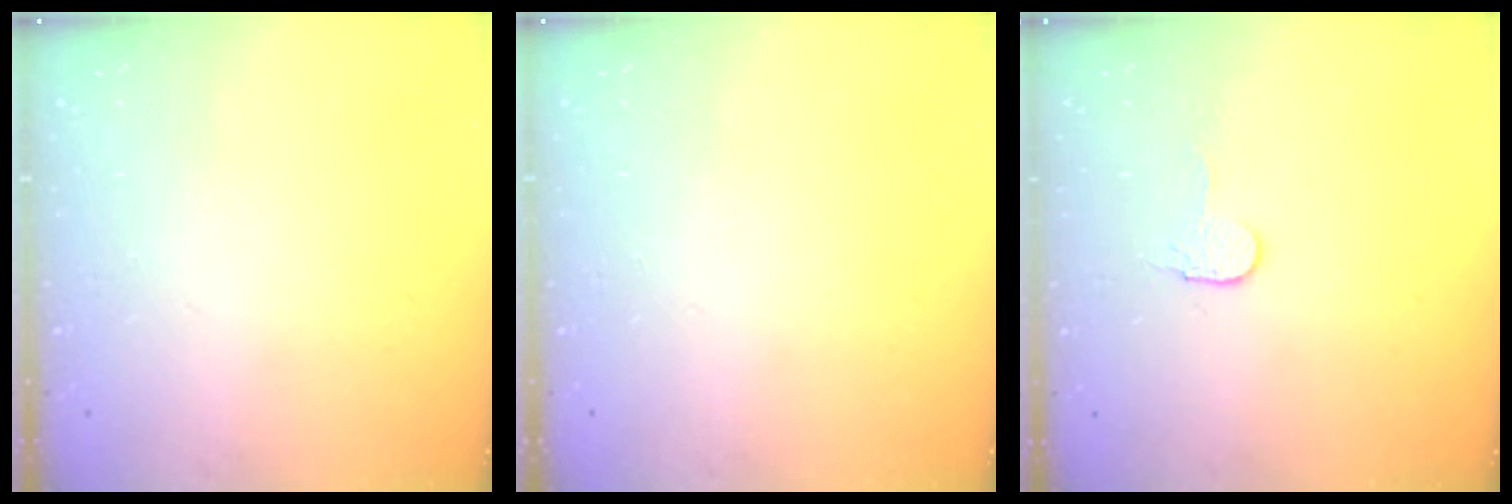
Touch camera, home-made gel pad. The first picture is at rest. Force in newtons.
{"total": 0.0}
{"total": 3.5, "press": 3.5, "slide": 0.2}